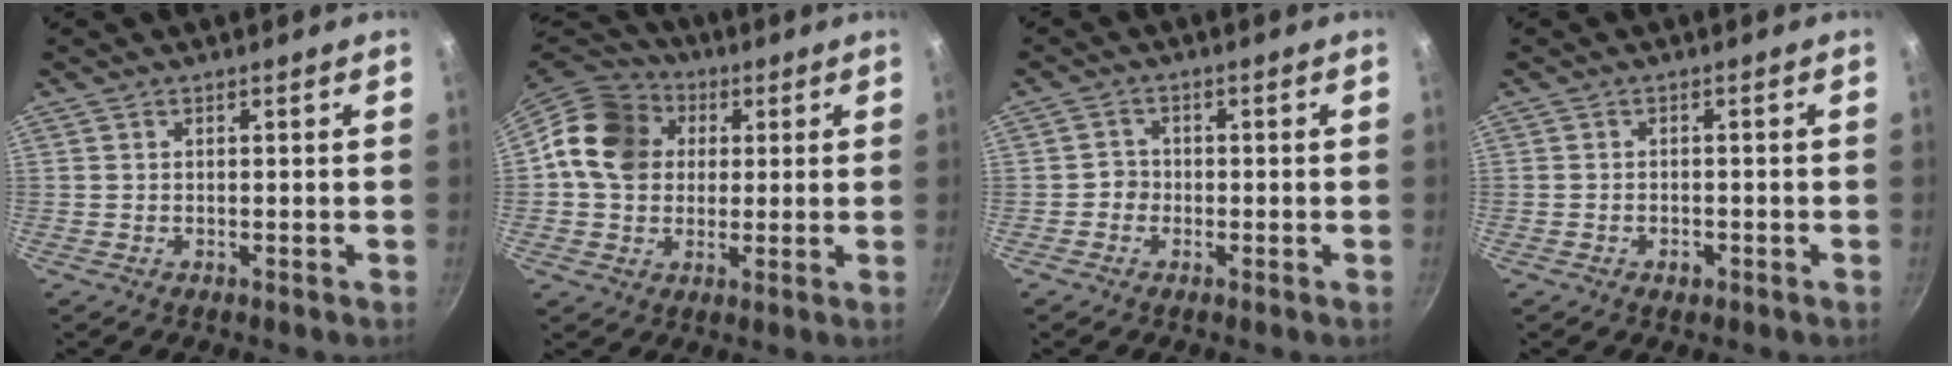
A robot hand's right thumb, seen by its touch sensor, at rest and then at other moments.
{"total": 14.1, "force": [2.6, 11.8, 7.4], "torque": [-0.108, 0.016, 0.027]}
{"total": 2.3, "force": [-0.8, 2.1, 0.6], "torque": [0.007, 0.008, -0.017]}
{"total": 1.8, "force": [-1.0, 1.1, 1.0], "torque": [-0.018, 0.007, -0.015]}